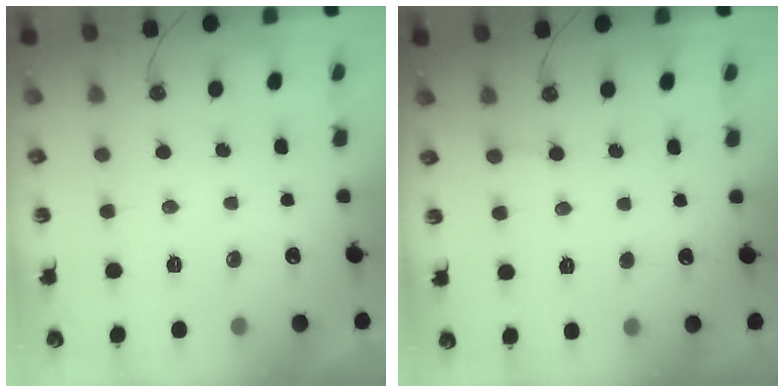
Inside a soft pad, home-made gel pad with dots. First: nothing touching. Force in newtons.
{"total": 1.4, "press": 1.4, "slide": 0.1}